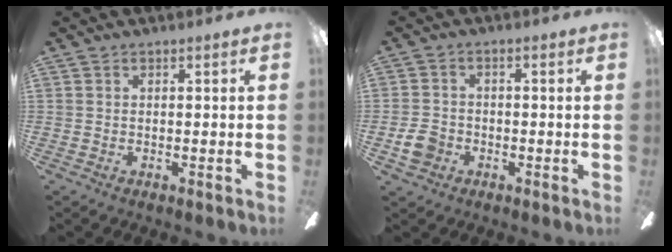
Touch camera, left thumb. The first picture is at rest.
{"total": 5.3, "force": [-2.1, 4.3, 2.4], "torque": [-0.048, 0.008, -0.042]}